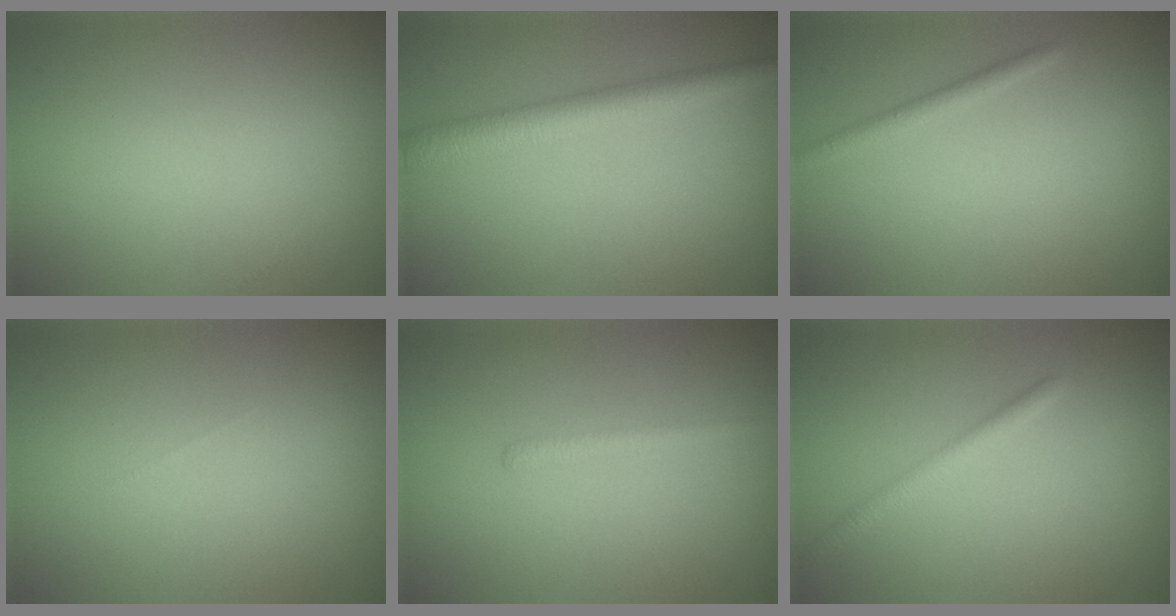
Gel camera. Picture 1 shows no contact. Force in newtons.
{"total": 3.9, "press": 3.9, "slide": 0.1}
{"total": 1.4, "press": 1.4, "slide": 0.1}
{"total": 0.0}
{"total": 1.1, "press": 1.1, "slide": 0.1}
{"total": 1.8, "press": 1.8, "slide": 0.1}